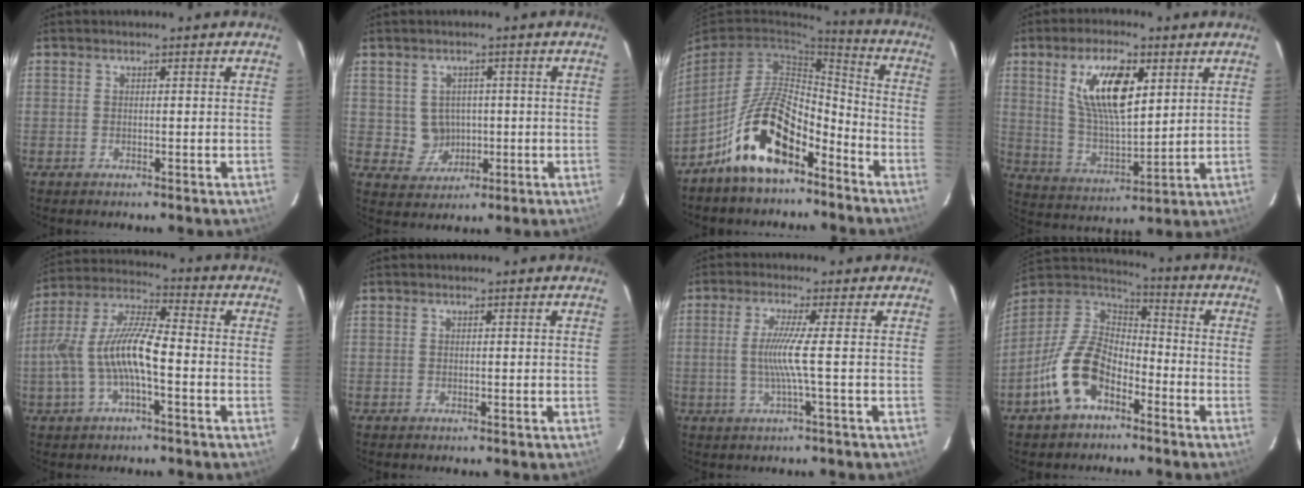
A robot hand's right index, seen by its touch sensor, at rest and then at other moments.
{"total": 4.9, "force": [0.1, 4.8, 1.0], "torque": [-0.028, 0.013, 0.020]}
{"total": 14.6, "force": [-9.1, 6.1, 9.5], "torque": [-0.188, 0.016, -0.161]}
{"total": 13.3, "force": [5.2, 5.3, 11.0], "torque": [-0.200, 0.007, 0.104]}
{"total": 12.5, "force": [-2.9, 3.9, 11.6], "torque": [-0.241, 0.008, -0.053]}
{"total": 0.0}
{"total": 5.1, "force": [-0.4, -1.4, 4.9], "torque": [-0.102, -0.006, -0.005]}
{"total": 14.5, "force": [-7.3, 8.6, 9.1], "torque": [-0.196, 0.014, -0.139]}